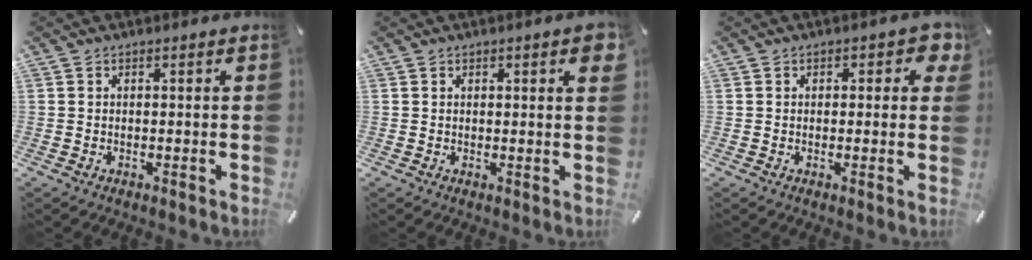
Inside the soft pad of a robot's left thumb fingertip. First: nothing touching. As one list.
[{"total": 2.5, "force": [0.9, 0.6, 2.2], "torque": [-0.037, 0.000, 0.013]}, {"total": 3.2, "force": [0.8, 1.9, 2.4], "torque": [-0.024, 0.000, 0.009]}]